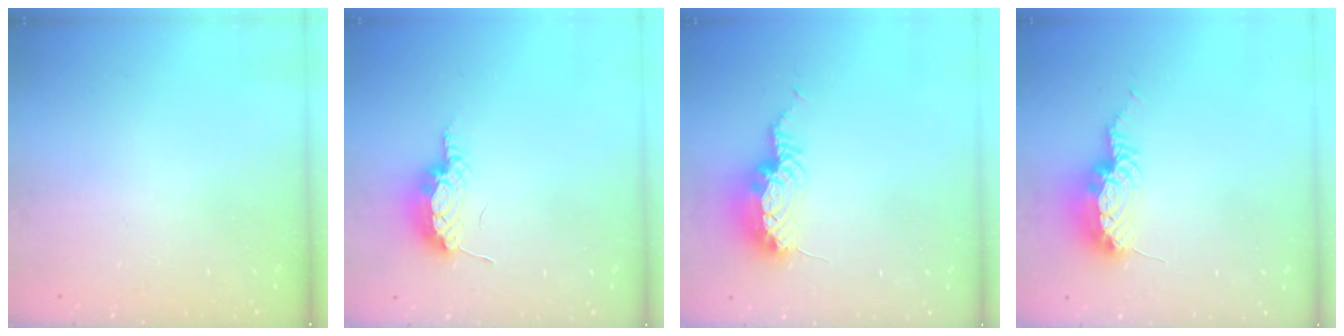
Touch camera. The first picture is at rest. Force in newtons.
{"total": 14.8, "press": 9.9, "slide": 11.1}
{"total": 9.7, "press": 9.7, "slide": 1.3}
{"total": 9.1, "press": 9.0, "slide": 1.0}